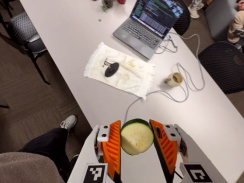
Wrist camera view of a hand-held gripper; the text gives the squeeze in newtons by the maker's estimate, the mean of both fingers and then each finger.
{"total": 8.6, "left": 8.6, "right": 8.7}